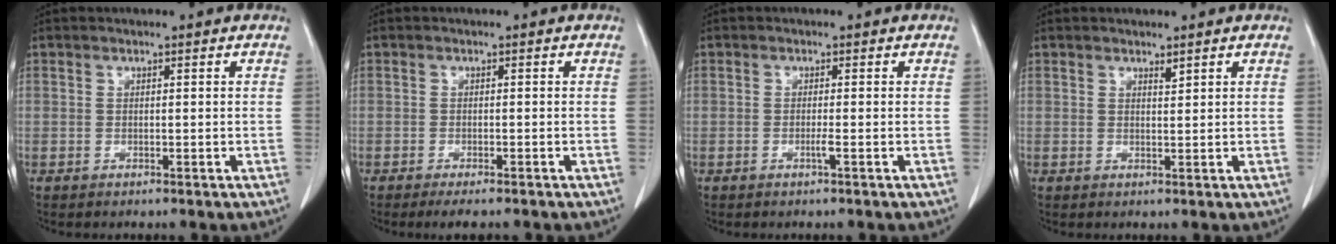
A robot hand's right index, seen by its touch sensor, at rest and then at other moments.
{"total": 4.1, "force": [-3.4, 0.6, 2.2], "torque": [-0.025, -0.008, -0.046]}
{"total": 1.0, "force": [-0.4, -0.2, 0.9], "torque": [-0.016, -0.001, -0.008]}
{"total": 0.9, "force": [0.7, 0.1, 0.4], "torque": [-0.011, -0.007, 0.013]}